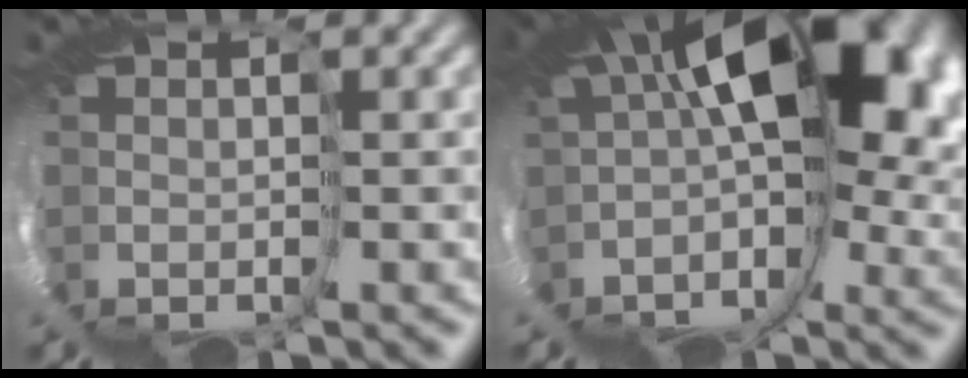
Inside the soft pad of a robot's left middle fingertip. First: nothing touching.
{"total": 8.6, "force": [1.9, 2.4, 8.1], "torque": [-0.125, 0.012, 0.033]}